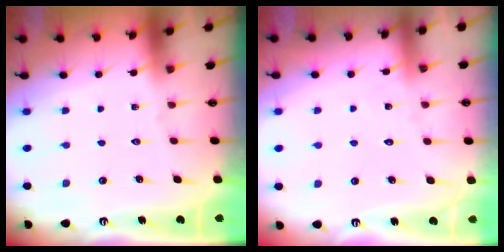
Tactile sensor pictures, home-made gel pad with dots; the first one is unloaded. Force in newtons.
{"total": 6.2, "press": 6.2, "slide": 0.7}